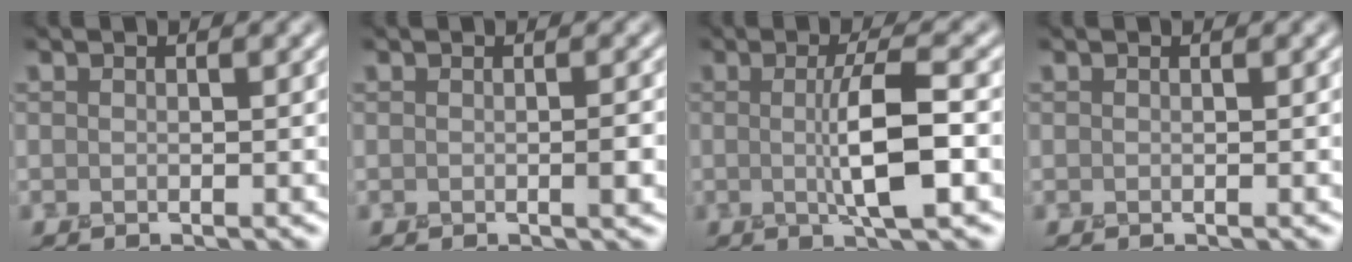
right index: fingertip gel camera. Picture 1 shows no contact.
{"total": 1.3, "force": [-0.2, 0.2, 1.2], "torque": [-0.018, -0.004, -0.004]}
{"total": 5.1, "force": [-0.2, 0.9, 5.0], "torque": [-0.090, 0.001, -0.005]}
{"total": 0.0}